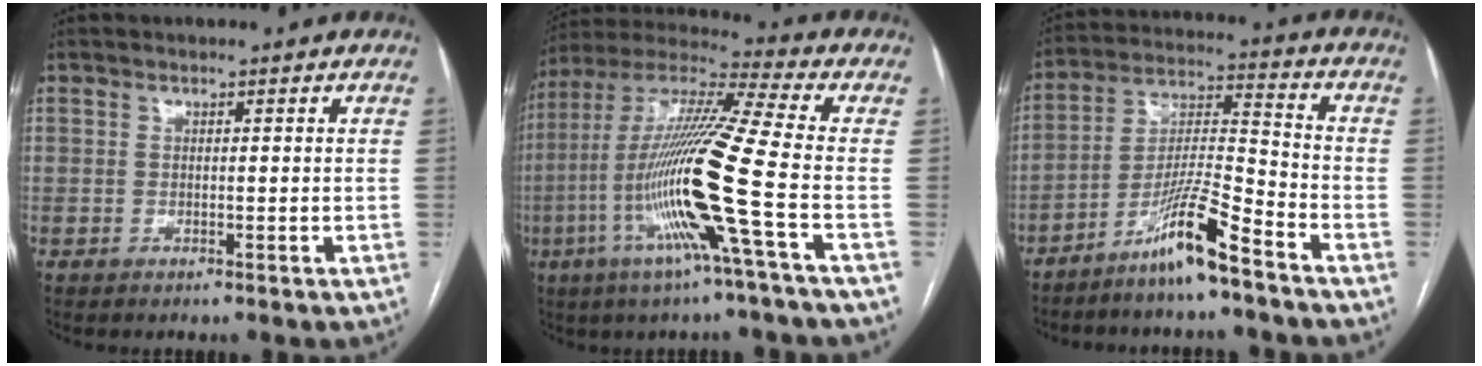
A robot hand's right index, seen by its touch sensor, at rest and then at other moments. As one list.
[{"total": 18.7, "force": [-5.4, -1.5, 17.8], "torque": [-0.357, -0.015, -0.117]}, {"total": 10.6, "force": [-7.6, -0.1, 7.5], "torque": [-0.148, -0.007, -0.144]}]